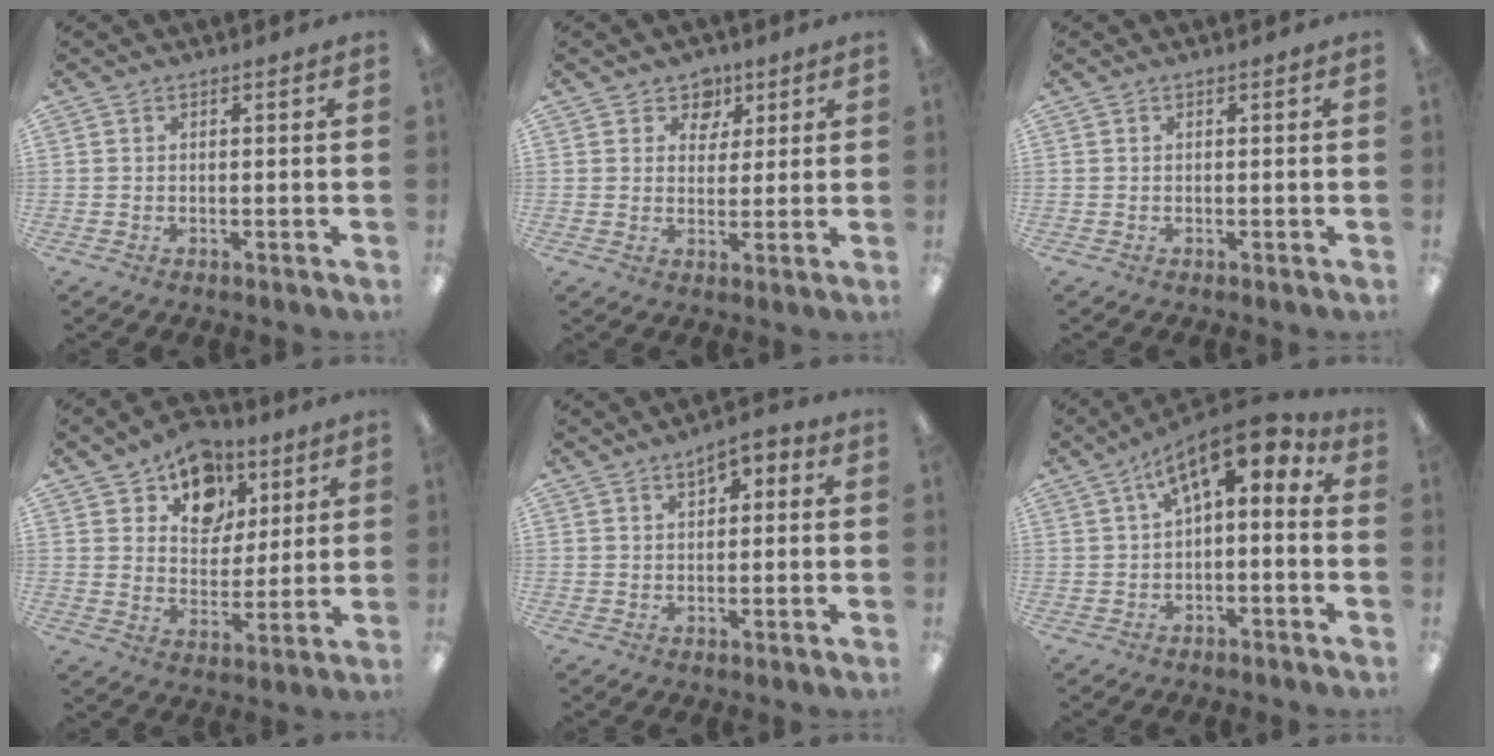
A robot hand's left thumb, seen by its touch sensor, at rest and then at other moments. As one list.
[{"total": 5.5, "force": [3.3, 4.3, 0.9], "torque": [-0.007, -0.017, 0.057]}, {"total": 0.0}, {"total": 12.7, "force": [7.9, 9.0, 4.3], "torque": [-0.061, -0.048, 0.145]}, {"total": 4.0, "force": [2.0, 2.2, 2.7], "torque": [-0.024, -0.006, 0.028]}, {"total": 10.4, "force": [3.7, 4.1, 8.8], "torque": [-0.136, -0.016, 0.061]}]